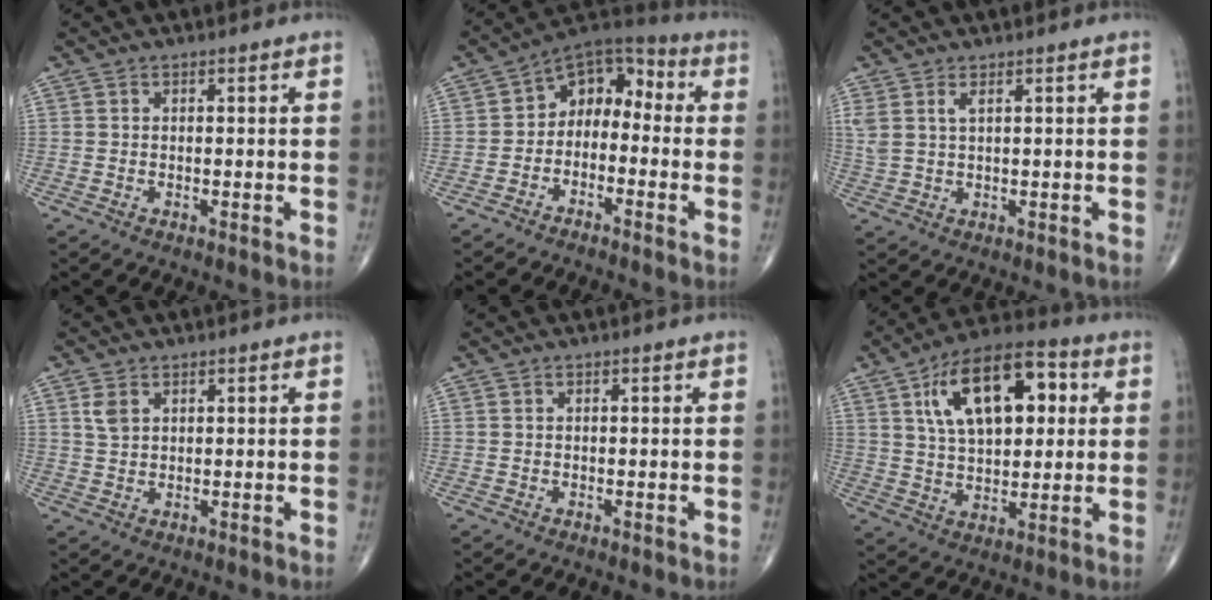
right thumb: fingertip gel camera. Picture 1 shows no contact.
{"total": 9.0, "force": [-1.7, 6.5, 6.0], "torque": [-0.055, 0.056, -0.052]}
{"total": 3.4, "force": [1.6, 1.3, 2.6], "torque": [-0.067, 0.003, 0.041]}
{"total": 2.6, "force": [1.3, 1.7, 1.6], "torque": [-0.029, -0.001, 0.031]}
{"total": 0.0}
{"total": 18.4, "force": [5.5, 9.5, 14.7], "torque": [-0.209, 0.007, 0.087]}